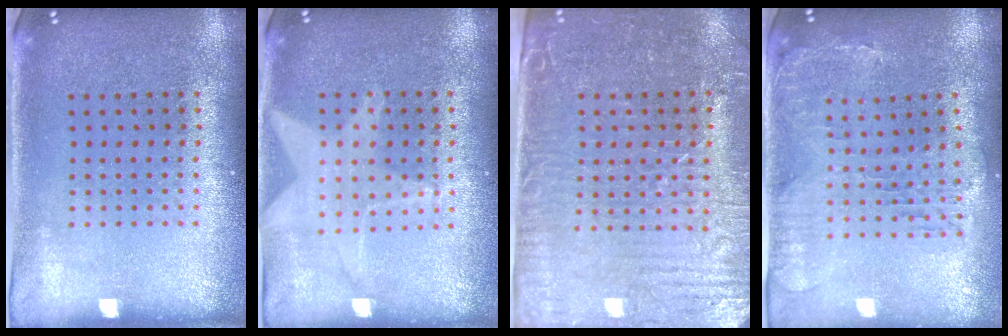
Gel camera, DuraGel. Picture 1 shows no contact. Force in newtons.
{"total": 0.6, "press": 0.5, "slide": 0.2}
{"total": 3.7, "press": 3.4, "slide": 1.4}
{"total": 0.6, "press": 0.5, "slide": 0.3}